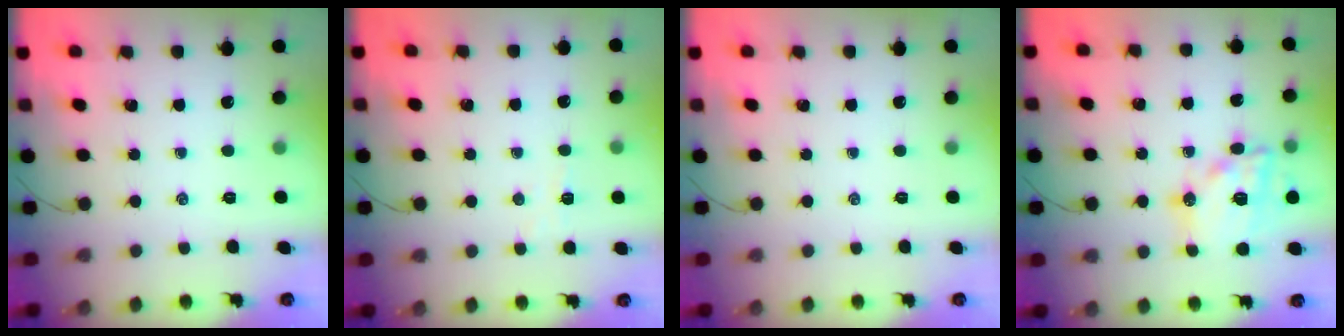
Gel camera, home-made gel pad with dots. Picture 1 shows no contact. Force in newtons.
{"total": 2.9, "press": 2.7, "slide": 0.8}
{"total": 0.0}
{"total": 17.5, "press": 17.2, "slide": 3.0}